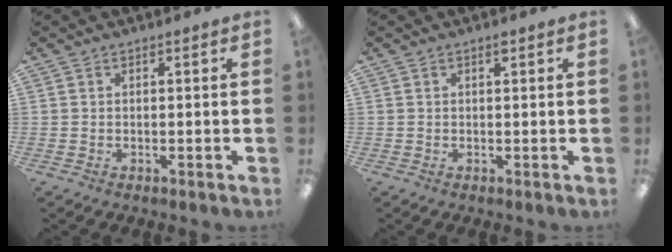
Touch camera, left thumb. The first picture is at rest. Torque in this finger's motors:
{"motor_torque": [0.10, -0.04, 0.01, -0.06, 0.01]}